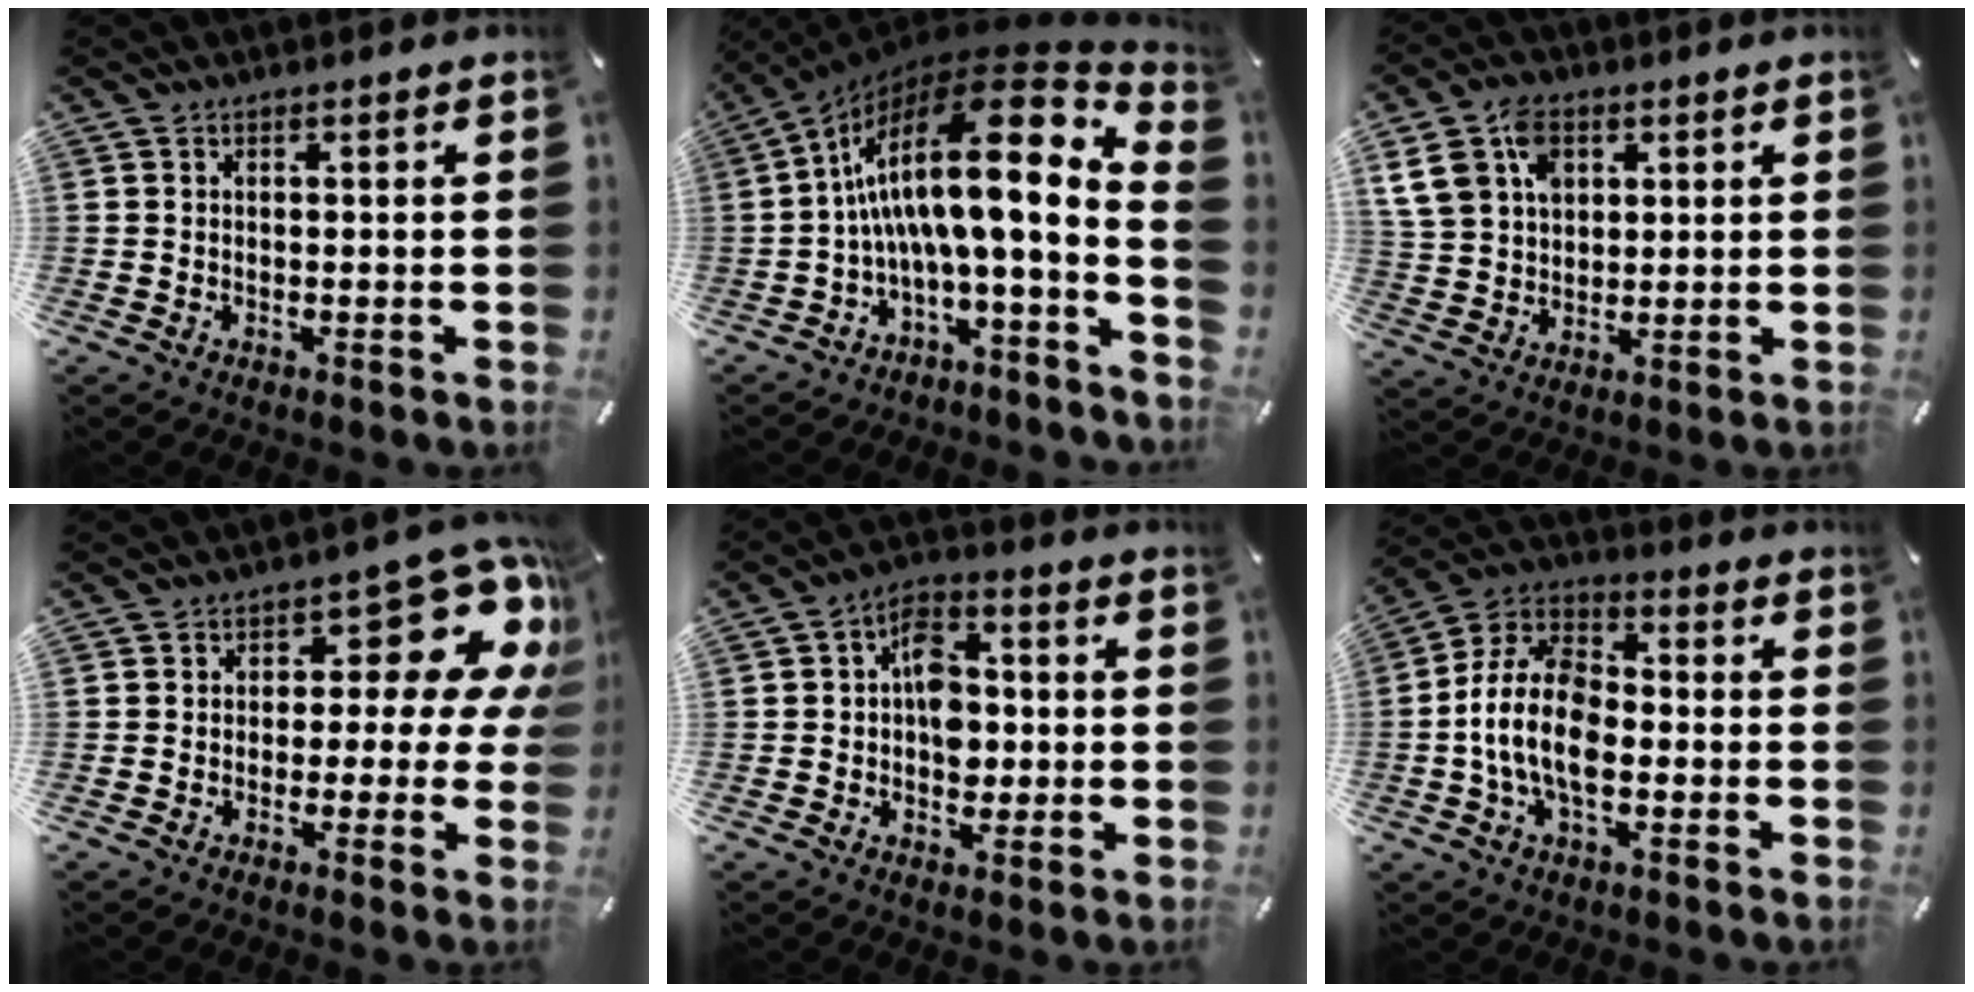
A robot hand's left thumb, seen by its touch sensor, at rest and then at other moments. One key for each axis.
{"total": 19.5, "fx": 5.5, "fy": 4.9, "fz": 18.0, "tx": -0.300, "ty": -0.070, "tz": 0.083}
{"total": 9.9, "fx": 4.1, "fy": 7.0, "fz": 5.7, "tx": -0.132, "ty": 0.009, "tz": 0.080}
{"total": 13.1, "fx": 5.0, "fy": 7.1, "fz": 9.9, "tx": -0.116, "ty": -0.036, "tz": 0.079}
{"total": 8.8, "fx": -0.5, "fy": 6.6, "fz": 5.8, "tx": -0.083, "ty": 0.009, "tz": -0.009}
{"total": 12.9, "fx": -3.5, "fy": 7.8, "fz": 9.6, "tx": -0.209, "ty": 0.014, "tz": -0.066}